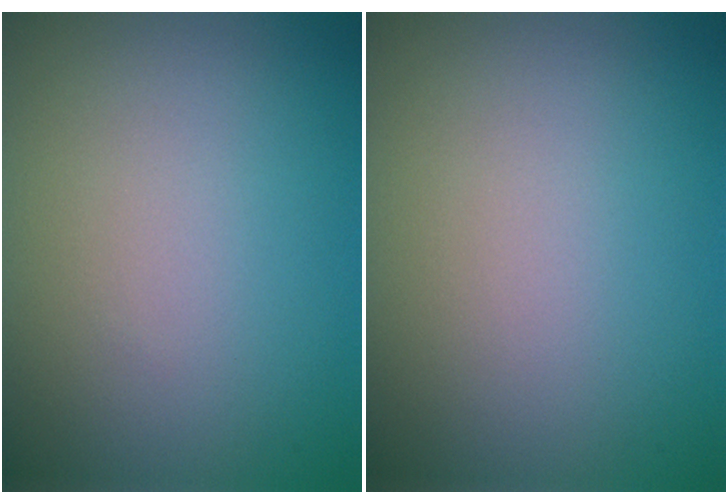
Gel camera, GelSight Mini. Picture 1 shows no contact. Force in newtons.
{"total": 0.0}